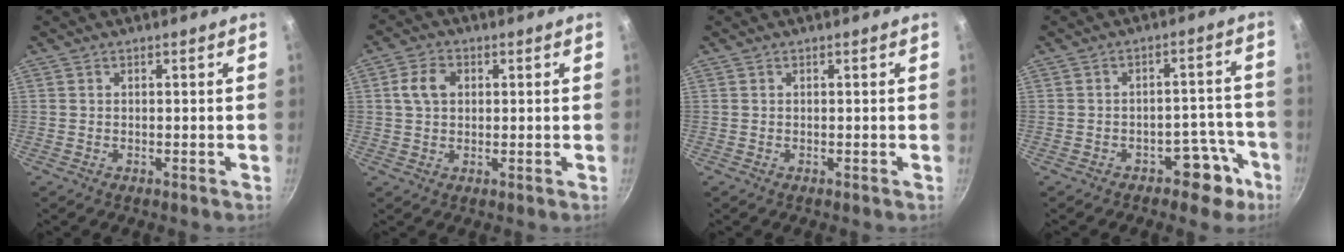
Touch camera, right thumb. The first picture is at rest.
{"total": 5.2, "force": [1.1, 3.8, 3.4], "torque": [-0.063, 0.008, 0.018]}
{"total": 0.0}
{"total": 6.9, "force": [-4.3, 4.0, 3.7], "torque": [-0.015, 0.051, -0.058]}